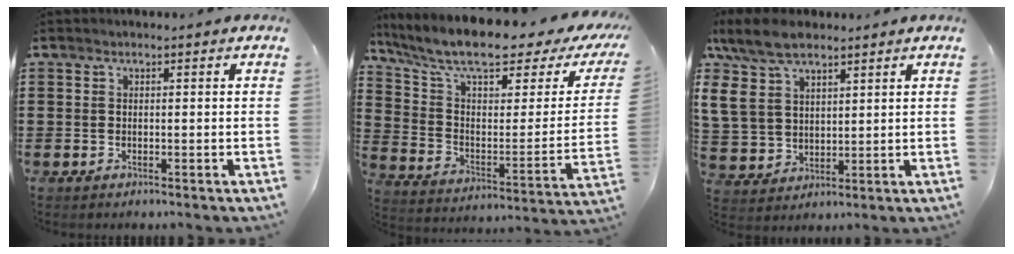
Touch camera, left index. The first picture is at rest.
{"total": 10.3, "force": [7.9, 1.8, 6.3], "torque": [-0.147, -0.050, 0.132]}
{"total": 10.3, "force": [6.9, 5.4, 5.4], "torque": [-0.149, -0.007, 0.128]}